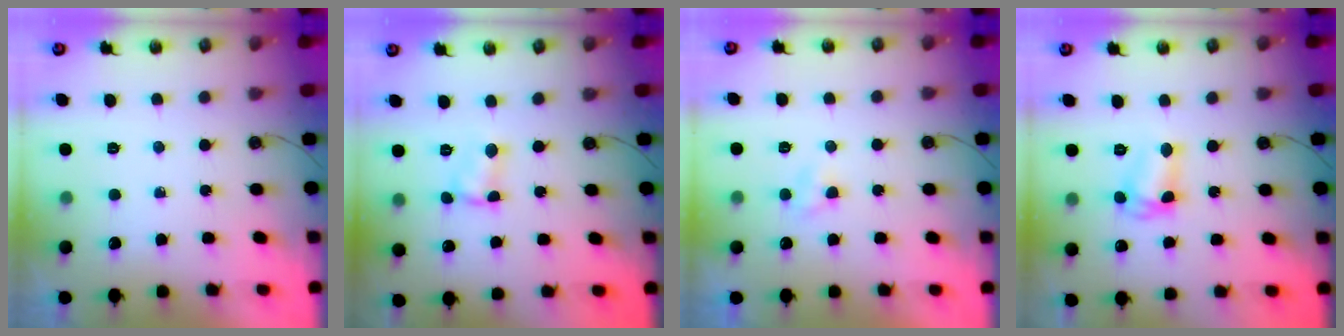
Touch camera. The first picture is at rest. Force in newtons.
{"total": 3.0, "press": 3.0, "slide": 0.4}
{"total": 2.9, "press": 2.8, "slide": 0.5}
{"total": 7.9, "press": 7.8, "slide": 0.6}